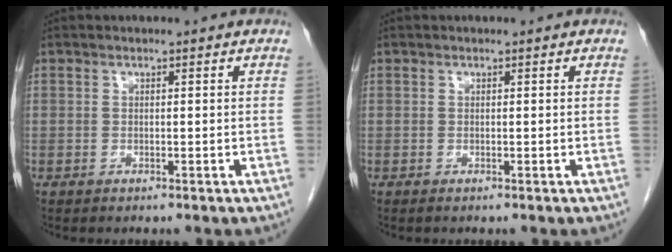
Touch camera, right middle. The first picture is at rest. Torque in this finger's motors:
{"motor_torque": [0.07, -0.03, 0.00, -0.01]}